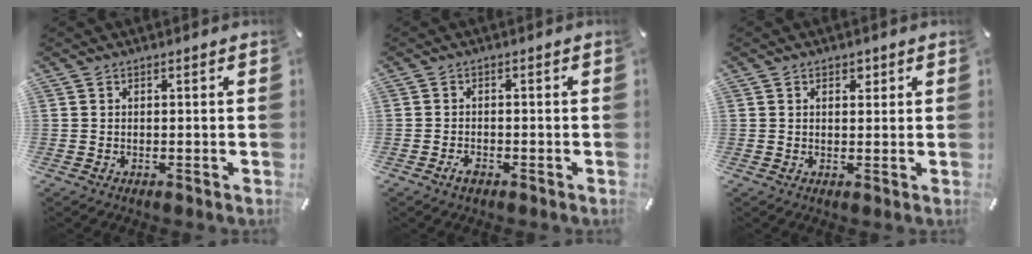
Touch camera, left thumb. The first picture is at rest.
{"total": 2.0, "force": [-1.3, 0.9, 1.2], "torque": [-0.030, 0.003, -0.027]}
{"total": 2.1, "force": [0.9, 1.4, 1.3], "torque": [-0.011, -0.001, 0.011]}